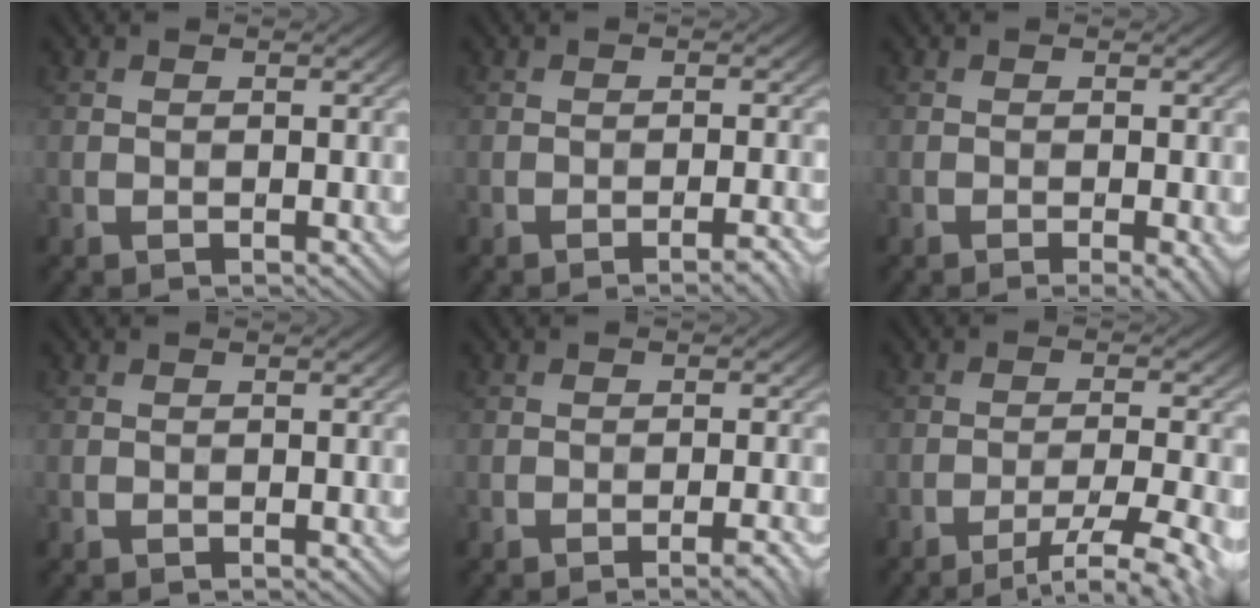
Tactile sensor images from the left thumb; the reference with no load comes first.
{"total": 2.5, "force": [-1.6, 0.4, 1.9], "torque": [-0.026, 0.008, -0.027]}
{"total": 2.1, "force": [-0.9, 0.3, 1.8], "torque": [-0.026, 0.000, -0.015]}
{"total": 0.0}
{"total": 3.0, "force": [-1.7, 0.5, 2.4], "torque": [-0.033, 0.008, -0.029]}
{"total": 7.6, "force": [-5.1, 1.1, 5.5], "torque": [-0.092, 0.003, -0.073]}